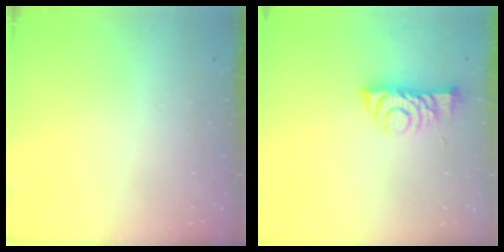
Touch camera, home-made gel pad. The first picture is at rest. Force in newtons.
{"total": 7.1, "press": 7.1, "slide": 0.7}